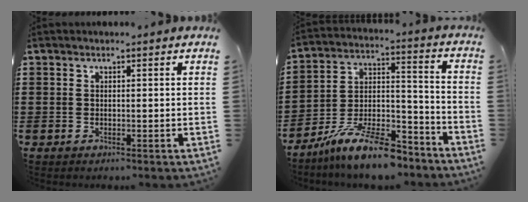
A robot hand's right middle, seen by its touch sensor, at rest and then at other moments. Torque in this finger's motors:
{"motor_torque": [1.58, -0.56, 0.45, 0.10]}